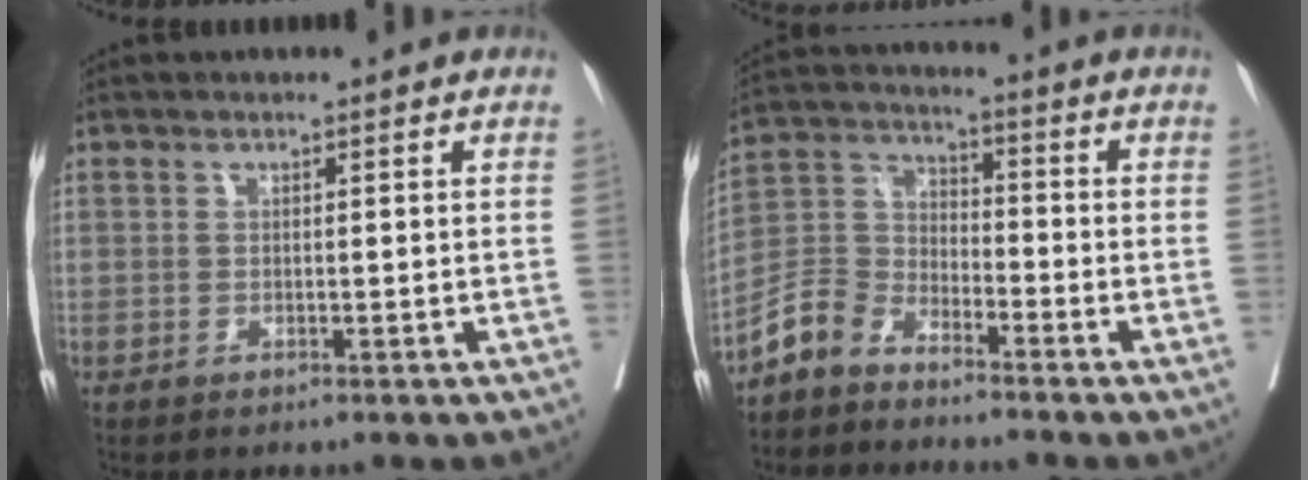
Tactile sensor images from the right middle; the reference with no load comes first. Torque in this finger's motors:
{"motor_torque": [0.73, -0.74, 0.16, 0.06]}